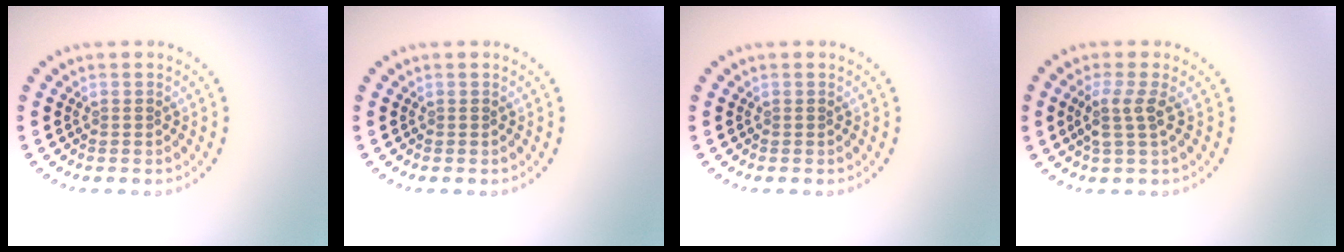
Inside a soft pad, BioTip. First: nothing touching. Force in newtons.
{"total": 0.0}
{"total": 0.0}
{"total": 2.6, "press": 2.0, "slide": 1.6}